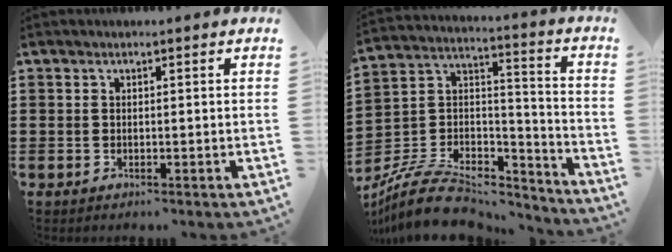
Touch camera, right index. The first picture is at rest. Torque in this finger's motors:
{"motor_torque": [-1.28, 0.86, -0.57, -0.21]}